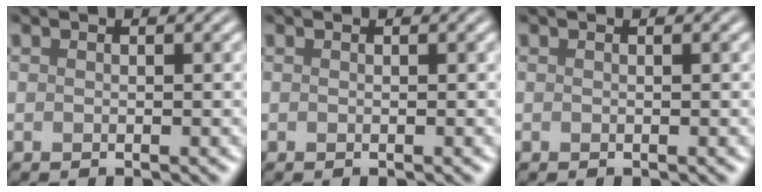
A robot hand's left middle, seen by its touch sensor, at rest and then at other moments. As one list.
[{"total": 0.0}, {"total": 0.0}]